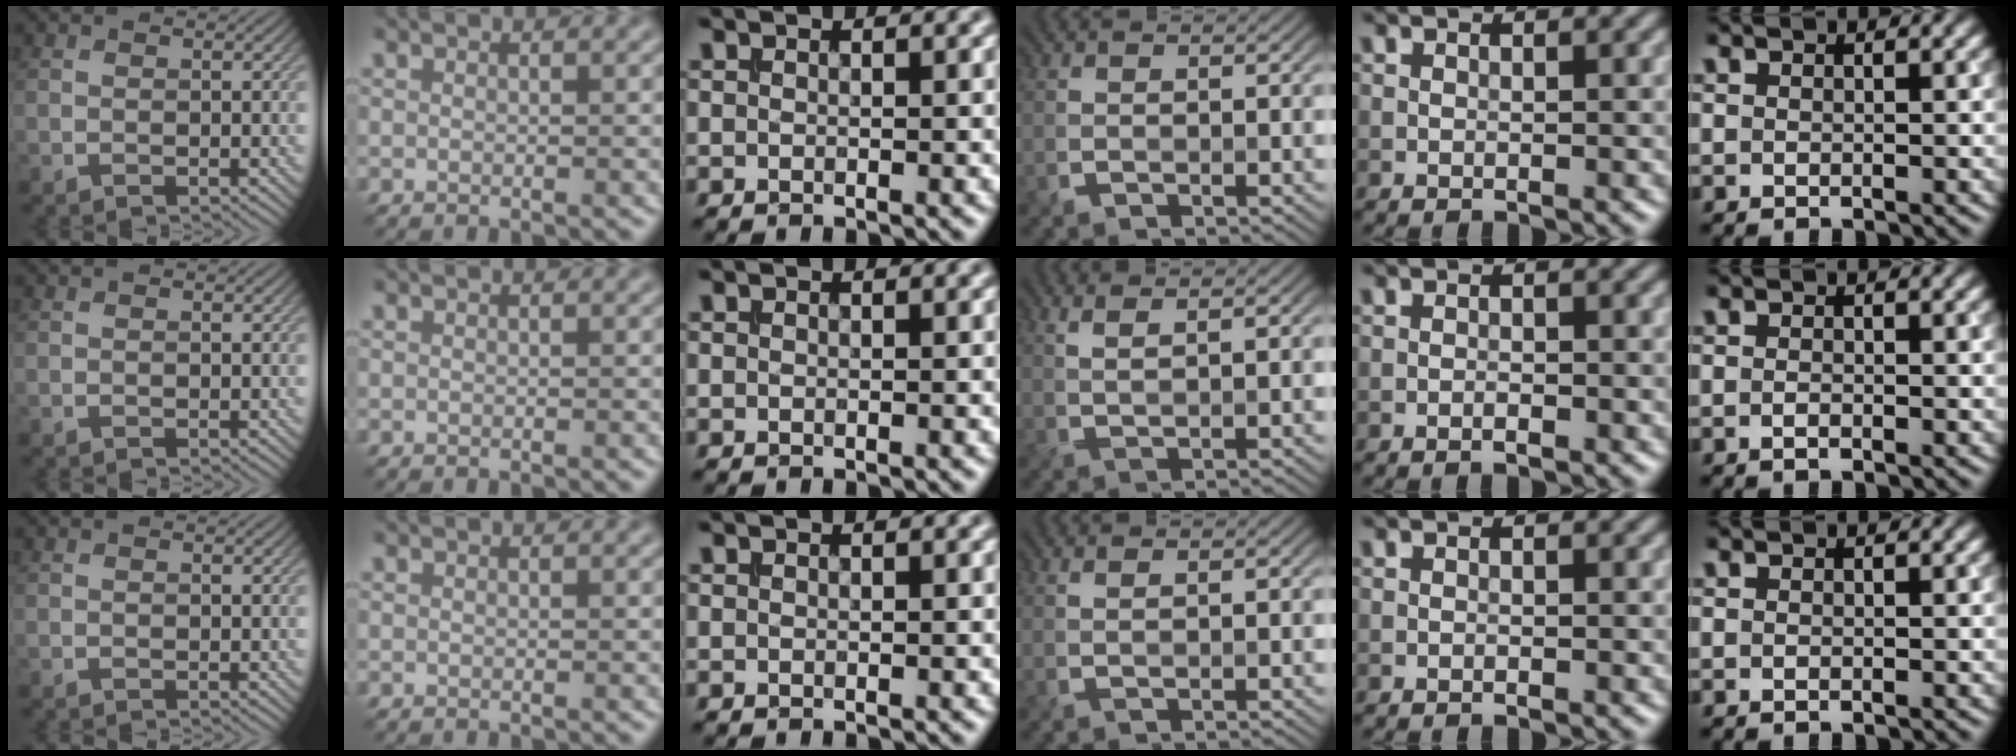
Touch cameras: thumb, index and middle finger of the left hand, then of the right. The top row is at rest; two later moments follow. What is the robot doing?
{"motion": "insert", "object": "bucket"}